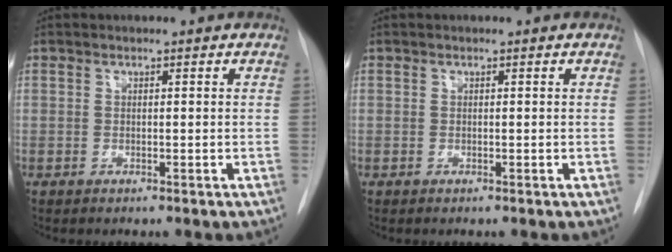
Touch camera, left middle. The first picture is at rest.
{"total": 0.0}